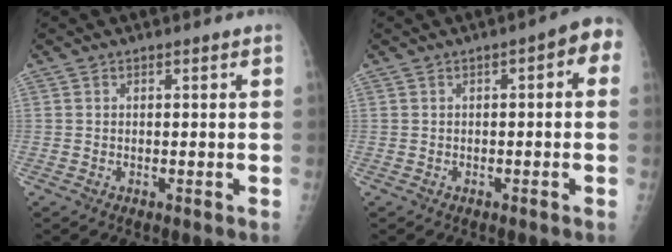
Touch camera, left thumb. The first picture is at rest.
{"total": 4.9, "force": [0.6, 2.0, 4.4], "torque": [-0.038, 0.023, -0.004]}